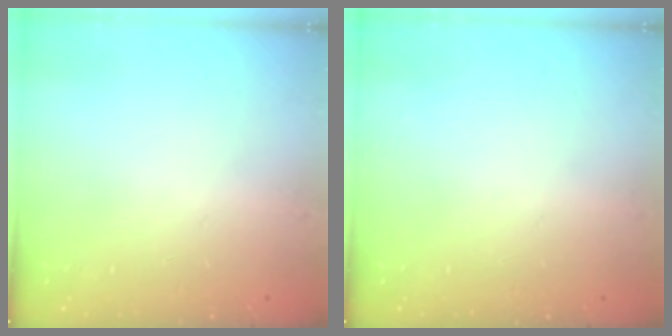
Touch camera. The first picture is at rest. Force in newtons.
{"total": 0.0}